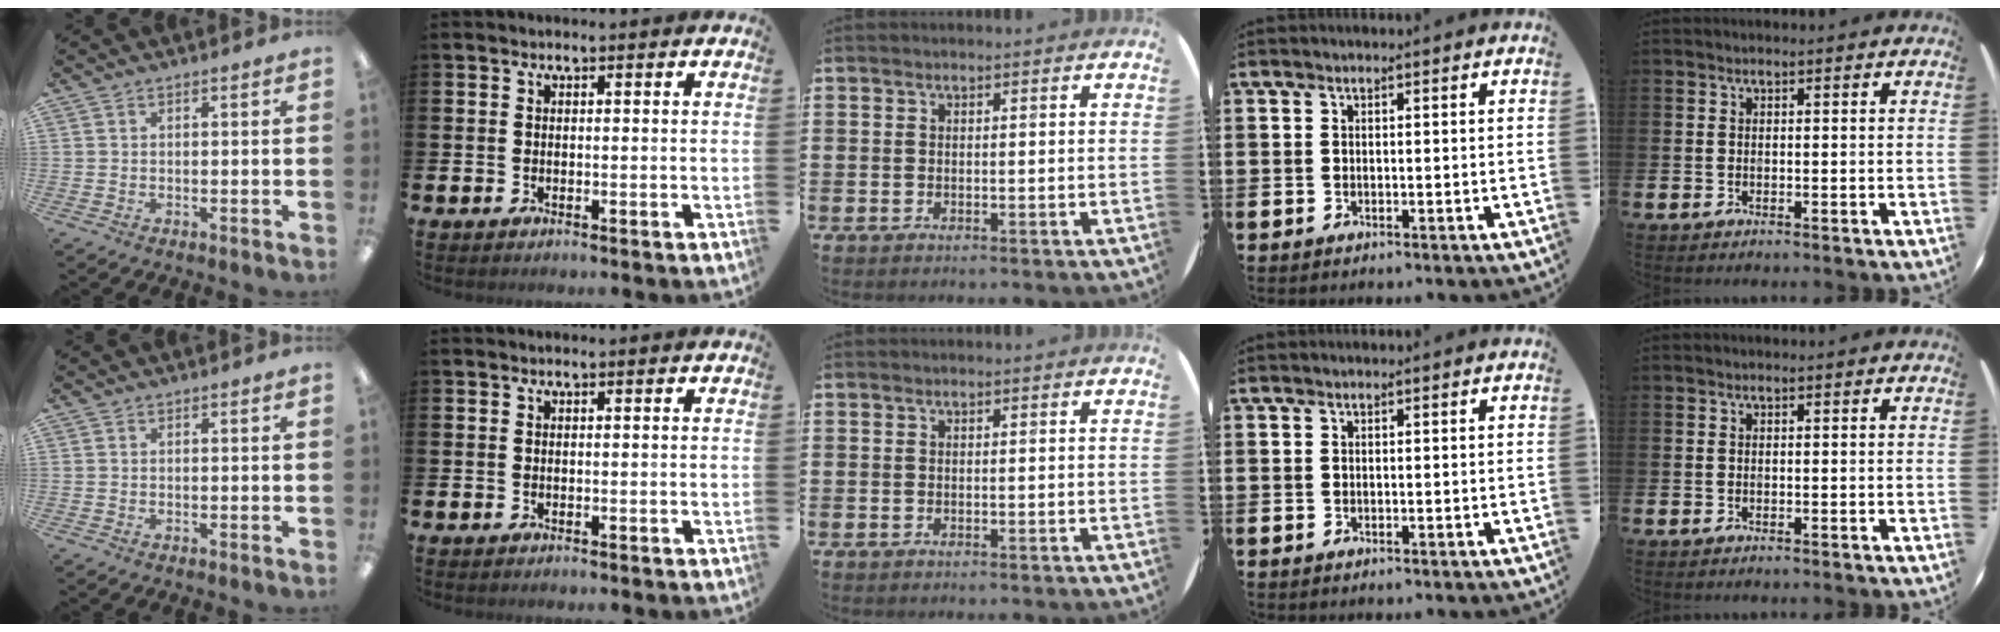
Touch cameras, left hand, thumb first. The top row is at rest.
{}